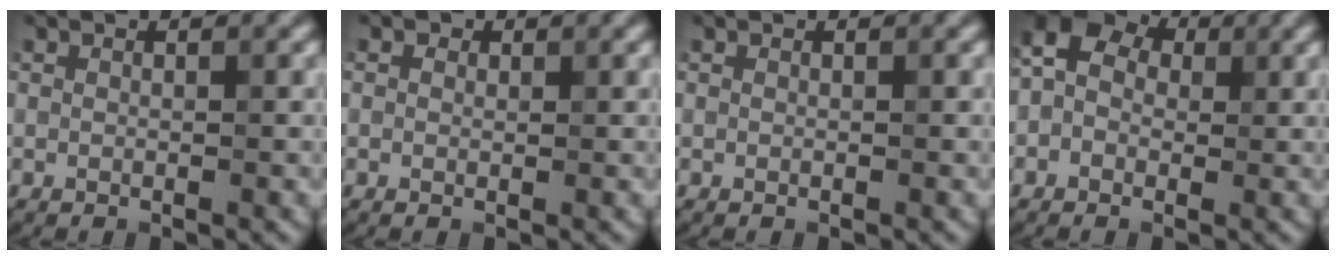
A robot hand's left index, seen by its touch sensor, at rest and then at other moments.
{"total": 0.6, "force": [0.2, 0.5, 0.2], "torque": [-0.001, -0.002, -0.001]}
{"total": 0.0}
{"total": 6.4, "force": [1.0, 5.2, 3.5], "torque": [-0.046, 0.034, -0.027]}